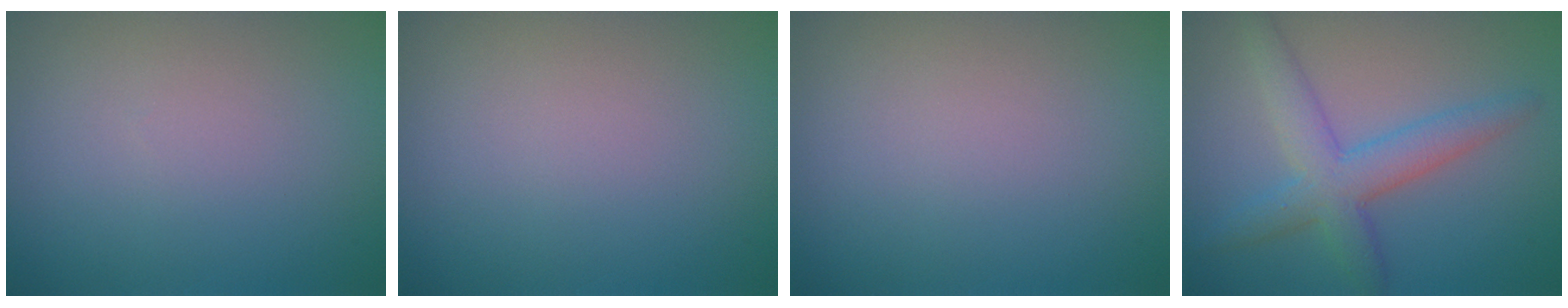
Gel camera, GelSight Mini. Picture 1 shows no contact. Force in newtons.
{"total": 0.0}
{"total": 0.0}
{"total": 4.8, "press": 4.8, "slide": 0.1}